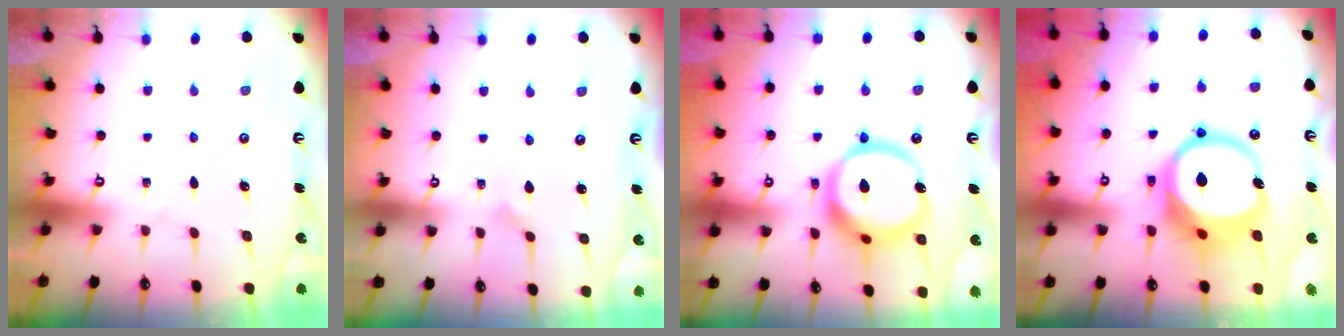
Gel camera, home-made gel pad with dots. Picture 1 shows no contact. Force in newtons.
{"total": 2.9, "press": 2.8, "slide": 0.3}
{"total": 18.3, "press": 18.1, "slide": 2.1}
{"total": 15.7, "press": 15.6, "slide": 1.4}